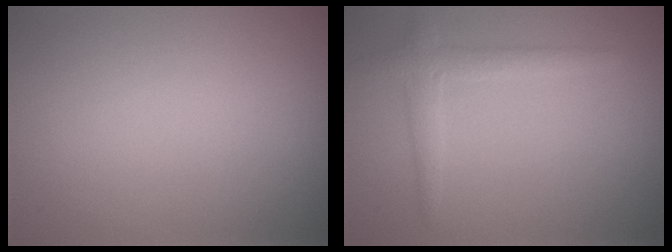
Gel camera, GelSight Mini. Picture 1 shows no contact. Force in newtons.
{"total": 2.3, "press": 2.2, "slide": 0.1}